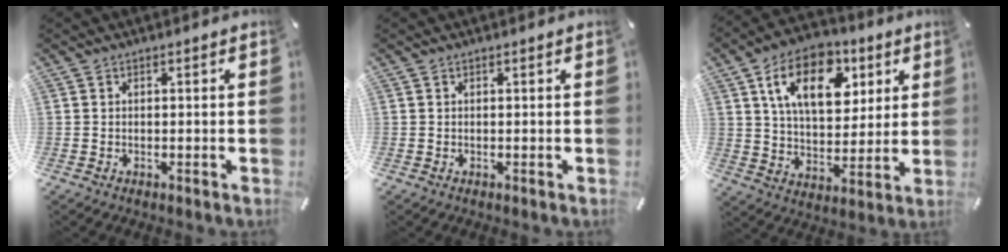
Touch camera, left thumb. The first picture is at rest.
{"total": 0.0}
{"total": 16.7, "force": [7.3, 10.5, 10.8], "torque": [-0.167, -0.013, 0.126]}